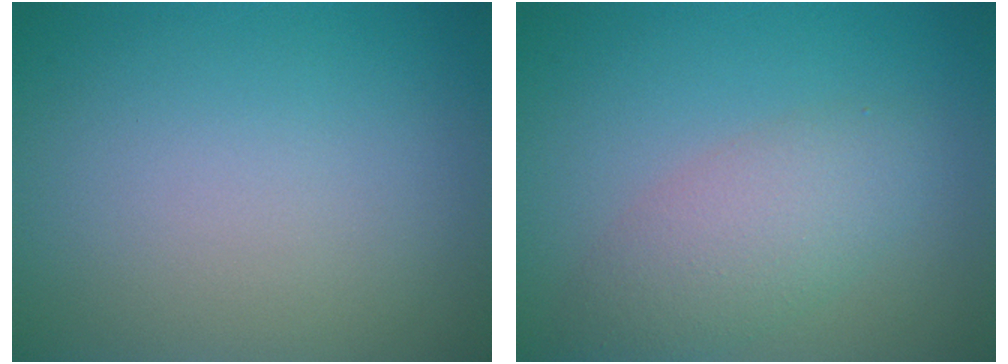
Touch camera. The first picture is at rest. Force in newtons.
{"total": 3.9, "press": 3.9, "slide": 0.2}